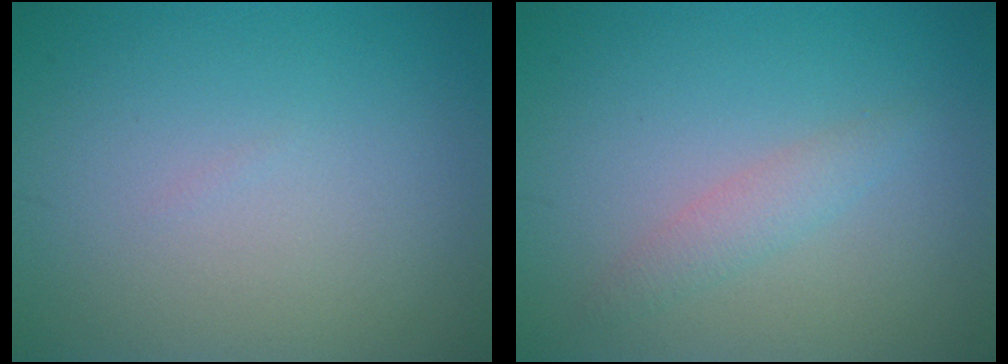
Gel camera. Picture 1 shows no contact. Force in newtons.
{"total": 1.6, "press": 1.6, "slide": 0.1}